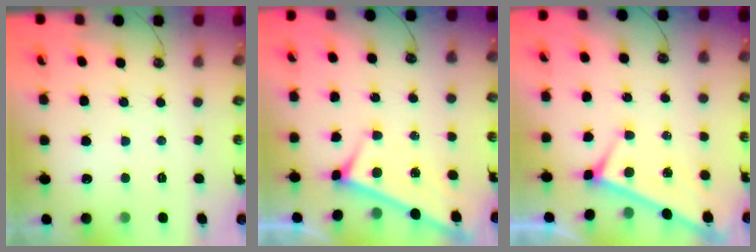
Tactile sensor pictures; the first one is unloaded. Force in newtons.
{"total": 2.9, "press": 2.9, "slide": 0.3}
{"total": 3.9, "press": 3.9, "slide": 0.3}